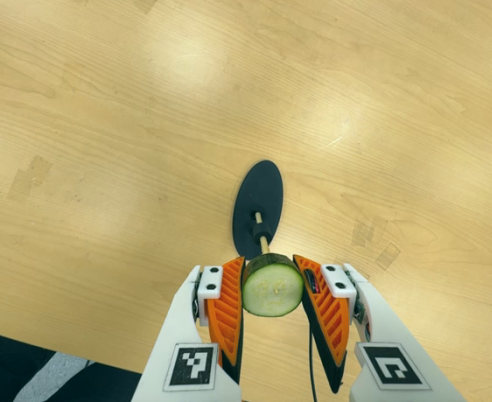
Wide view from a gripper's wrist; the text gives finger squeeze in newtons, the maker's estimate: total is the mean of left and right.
{"total": 11.9, "left": 11.8, "right": 12.1}